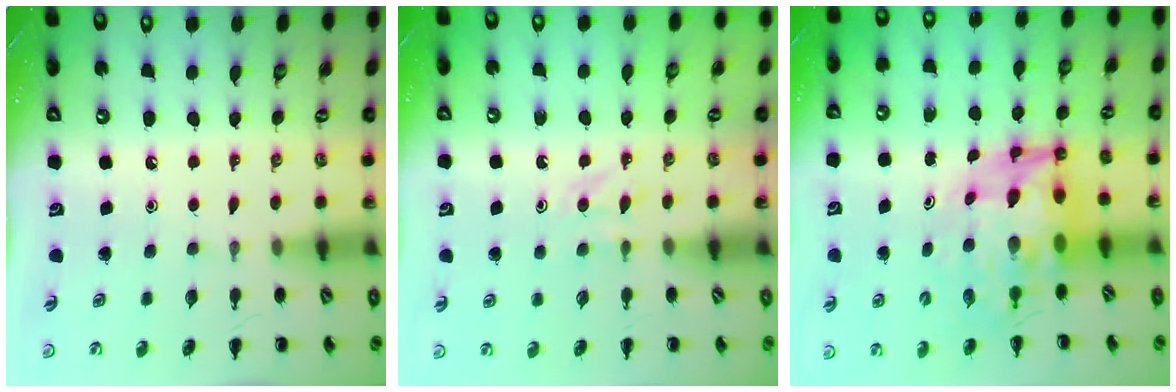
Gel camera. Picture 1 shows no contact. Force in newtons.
{"total": 3.6, "press": 3.4, "slide": 1.1}
{"total": 8.5, "press": 8.0, "slide": 2.9}